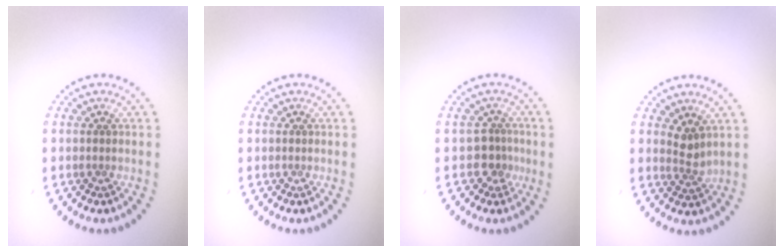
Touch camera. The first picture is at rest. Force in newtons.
{"total": 0.0}
{"total": 2.2, "press": 1.7, "slide": 1.4}
{"total": 1.8, "press": 1.3, "slide": 1.1}